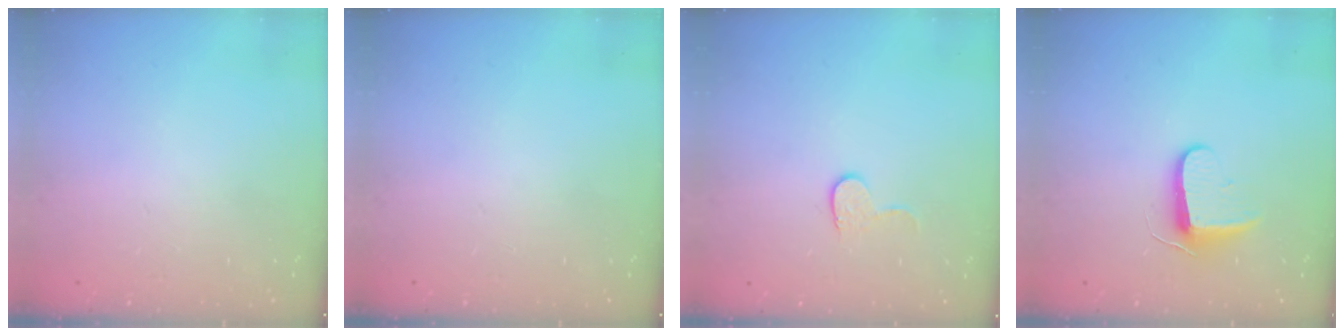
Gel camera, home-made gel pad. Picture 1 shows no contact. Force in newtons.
{"total": 0.0}
{"total": 4.4, "press": 4.4, "slide": 0.4}
{"total": 9.4, "press": 9.3, "slide": 0.9}